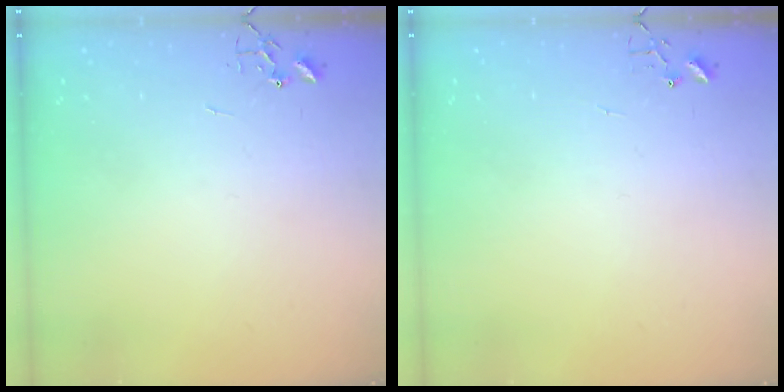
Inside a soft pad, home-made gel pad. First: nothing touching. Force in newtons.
{"total": 3.9, "press": 3.9, "slide": 0.4}